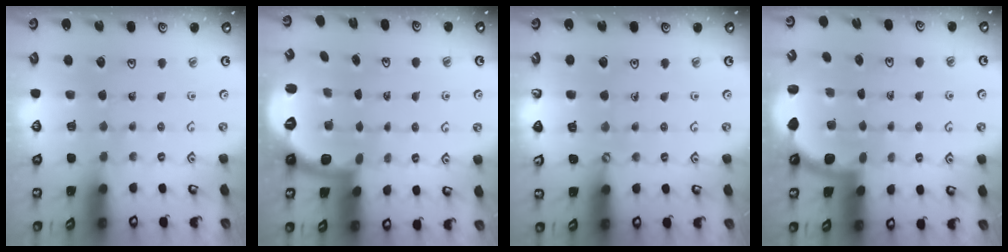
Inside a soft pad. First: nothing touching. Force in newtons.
{"total": 2.7, "press": 1.8, "slide": 2.0}
{"total": 3.7, "press": 3.7, "slide": 0.5}
{"total": 2.6, "press": 2.6, "slide": 0.4}